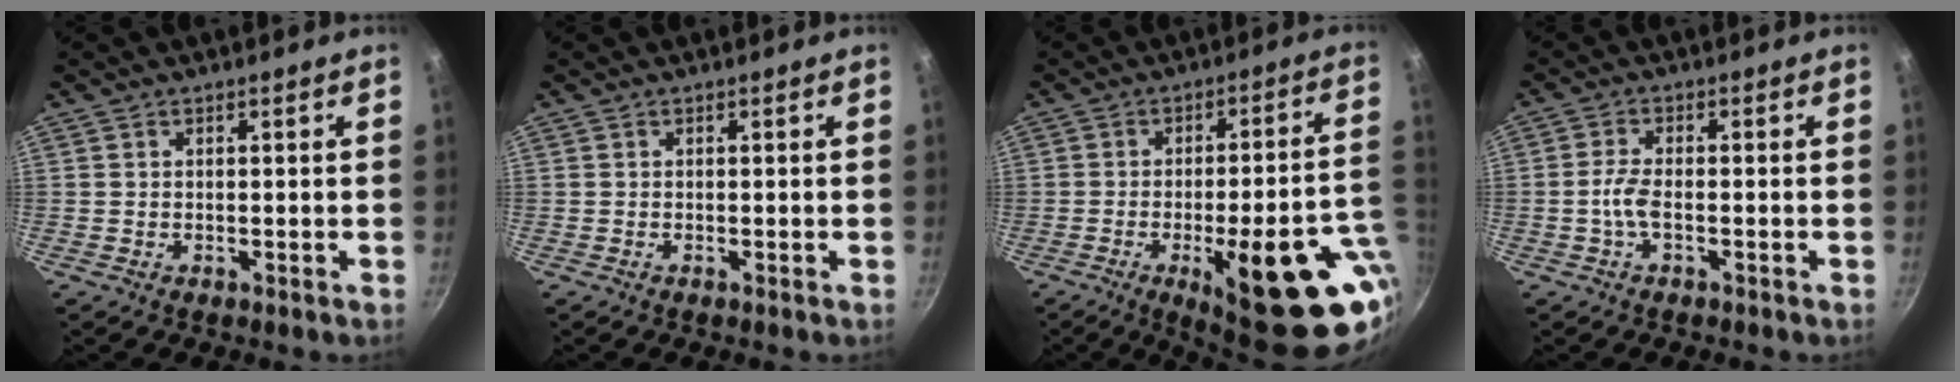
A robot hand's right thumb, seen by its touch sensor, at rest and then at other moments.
{"total": 0.0}
{"total": 24.9, "force": [-7.9, 7.9, 22.2], "torque": [-0.246, 0.011, -0.096]}
{"total": 3.4, "force": [-1.1, 1.3, 3.0], "torque": [-0.068, 0.011, -0.028]}